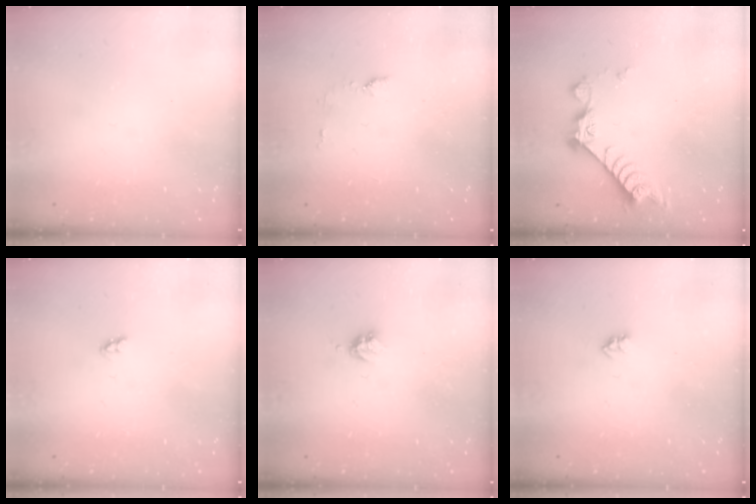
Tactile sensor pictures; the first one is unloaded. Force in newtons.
{"total": 4.8, "press": 4.8, "slide": 0.5}
{"total": 9.0, "press": 9.0, "slide": 0.6}
{"total": 2.4, "press": 2.4, "slide": 0.3}
{"total": 3.0, "press": 3.0, "slide": 0.4}
{"total": 2.3, "press": 2.2, "slide": 0.4}